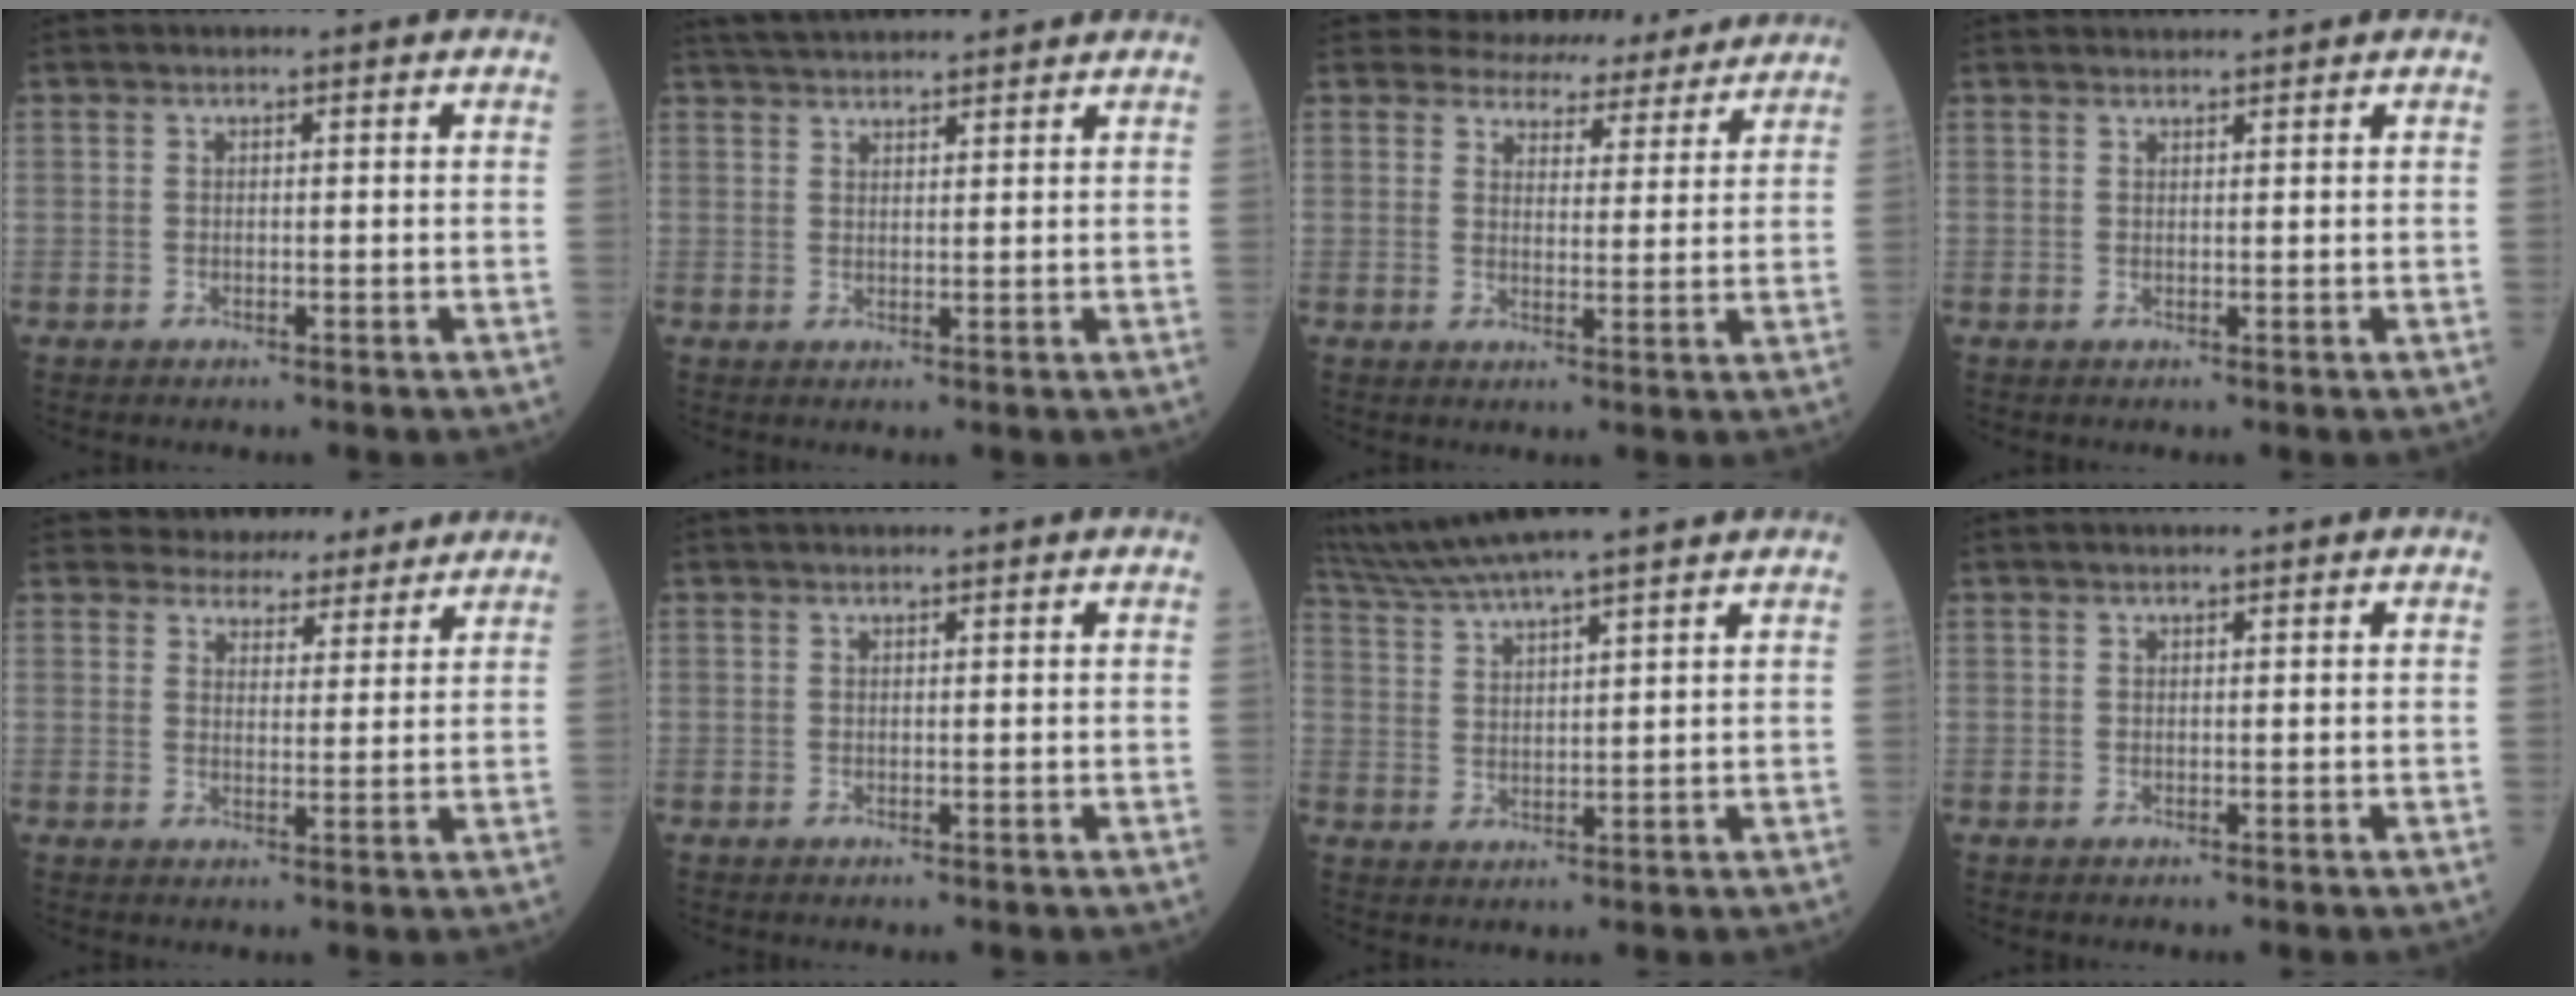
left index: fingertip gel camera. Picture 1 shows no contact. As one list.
[{"total": 8.9, "force": [8.4, 0.8, 3.1], "torque": [-0.056, 0.037, 0.130]}, {"total": 10.5, "force": [9.9, 3.3, 1.0], "torque": [0.005, 0.007, 0.114]}, {"total": 2.7, "force": [2.7, 0.0, 0.5], "torque": [-0.005, 0.025, 0.044]}, {"total": 9.5, "force": [8.9, 3.1, 1.6], "torque": [-0.011, 0.011, 0.112]}, {"total": 2.9, "force": [2.7, -0.1, 1.0], "torque": [-0.011, 0.026, 0.037]}, {"total": 14.4, "force": [12.8, -0.6, 6.5], "torque": [-0.125, 0.026, 0.206]}, {"total": 1.6, "force": [1.4, 0.1, 0.9], "torque": [-0.009, 0.020, 0.022]}]